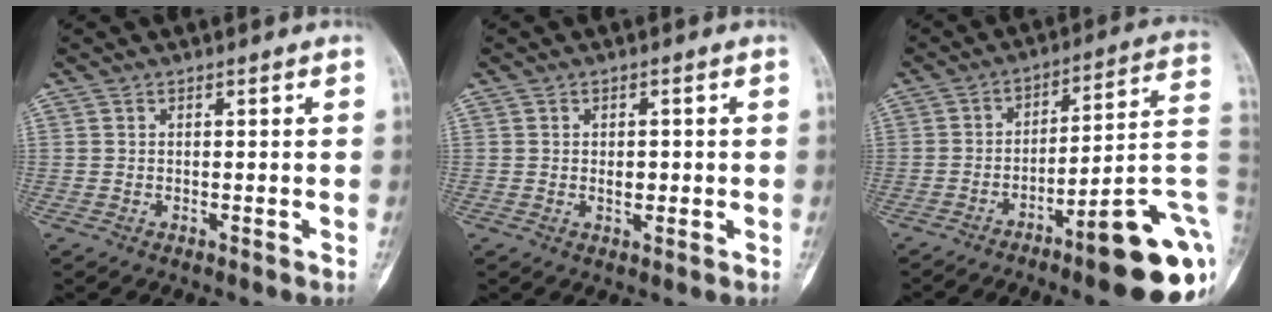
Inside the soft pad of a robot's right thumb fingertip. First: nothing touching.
{"total": 2.2, "force": [-0.1, 1.4, 1.7], "torque": [-0.019, 0.000, 0.000]}
{"total": 19.9, "force": [-7.9, 3.5, 17.9], "torque": [-0.172, 0.058, -0.107]}